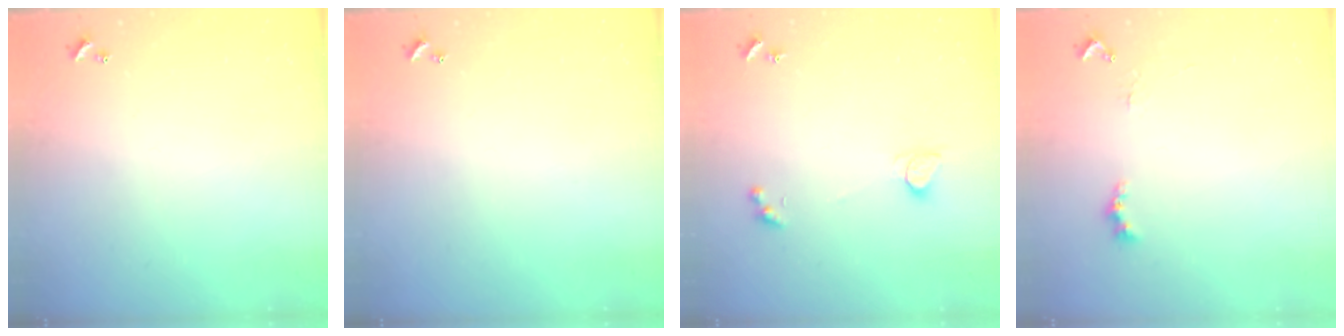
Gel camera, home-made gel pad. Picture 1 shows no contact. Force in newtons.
{"total": 0.0}
{"total": 2.3, "press": 2.2, "slide": 0.5}
{"total": 2.0, "press": 1.9, "slide": 0.6}